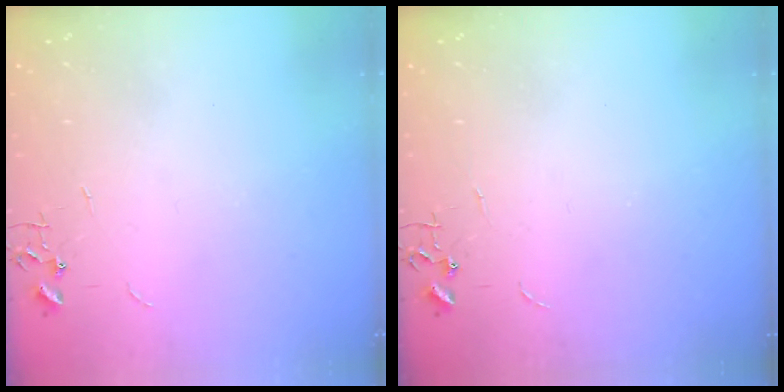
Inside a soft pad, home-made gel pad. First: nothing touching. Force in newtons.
{"total": 0.0}